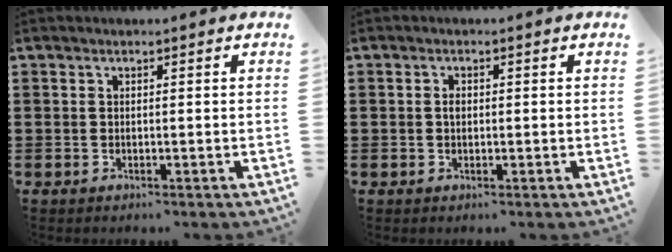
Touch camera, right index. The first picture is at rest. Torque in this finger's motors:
{"motor_torque": [0.22, 0.29, 0.10, 0.04]}